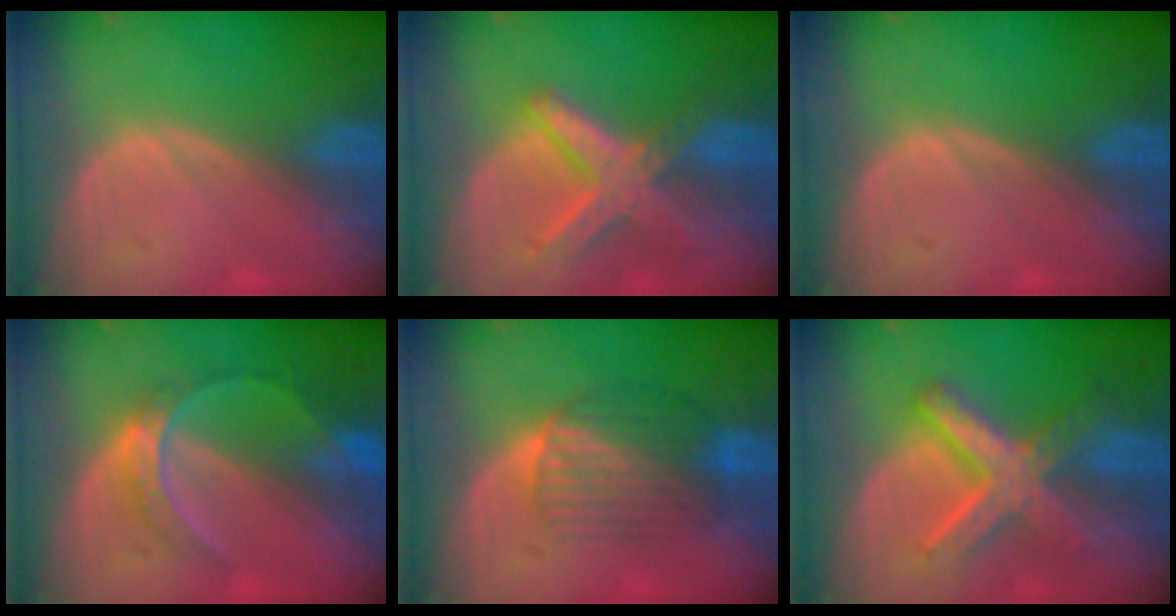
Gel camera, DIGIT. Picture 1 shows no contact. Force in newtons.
{"total": 8.2, "press": 7.0, "slide": 4.2}
{"total": 0.0}
{"total": 6.3, "press": 5.4, "slide": 3.2}
{"total": 6.5, "press": 6.4, "slide": 1.0}
{"total": 9.0, "press": 9.0, "slide": 0.7}